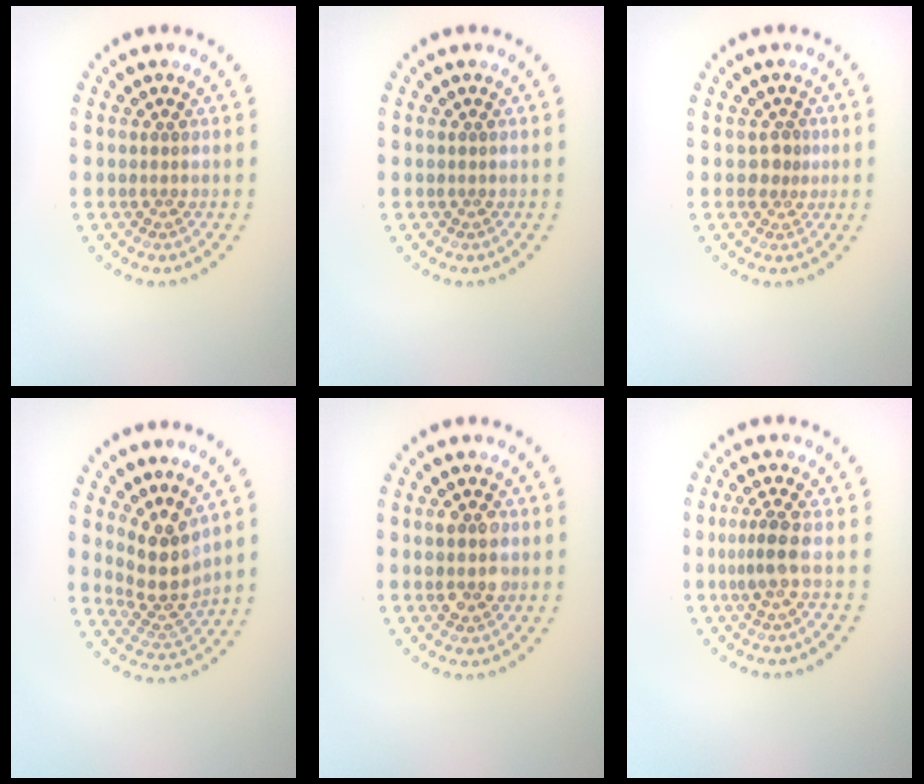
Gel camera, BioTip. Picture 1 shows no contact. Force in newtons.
{"total": 0.0}
{"total": 1.2, "press": 0.8, "slide": 0.8}
{"total": 3.7, "press": 2.9, "slide": 2.3}
{"total": 2.9, "press": 2.9, "slide": 0.3}
{"total": 2.3, "press": 1.7, "slide": 1.6}